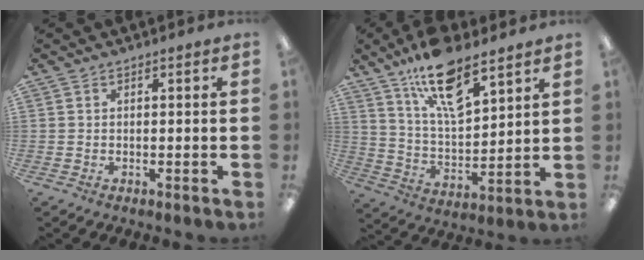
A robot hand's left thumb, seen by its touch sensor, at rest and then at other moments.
{"total": 16.4, "force": [11.1, 6.2, 10.3], "torque": [-0.176, -0.052, 0.191]}